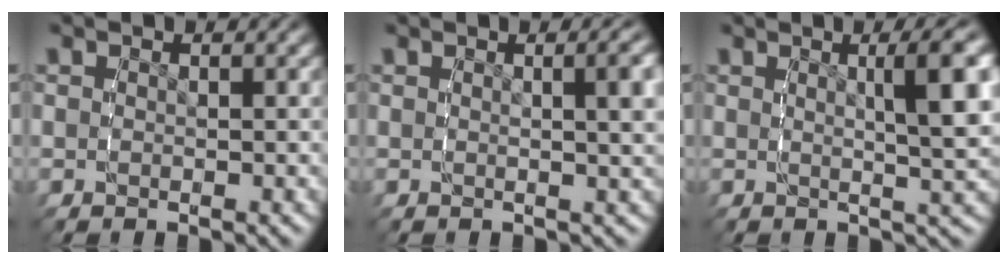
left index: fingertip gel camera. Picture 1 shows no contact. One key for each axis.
{"total": 2.9, "fx": 0.8, "fy": 0.3, "fz": 2.7, "tx": -0.028, "ty": 0.001, "tz": 0.015}
{"total": 5.6, "fx": 1.6, "fy": 0.9, "fz": 5.3, "tx": -0.060, "ty": 0.006, "tz": 0.028}